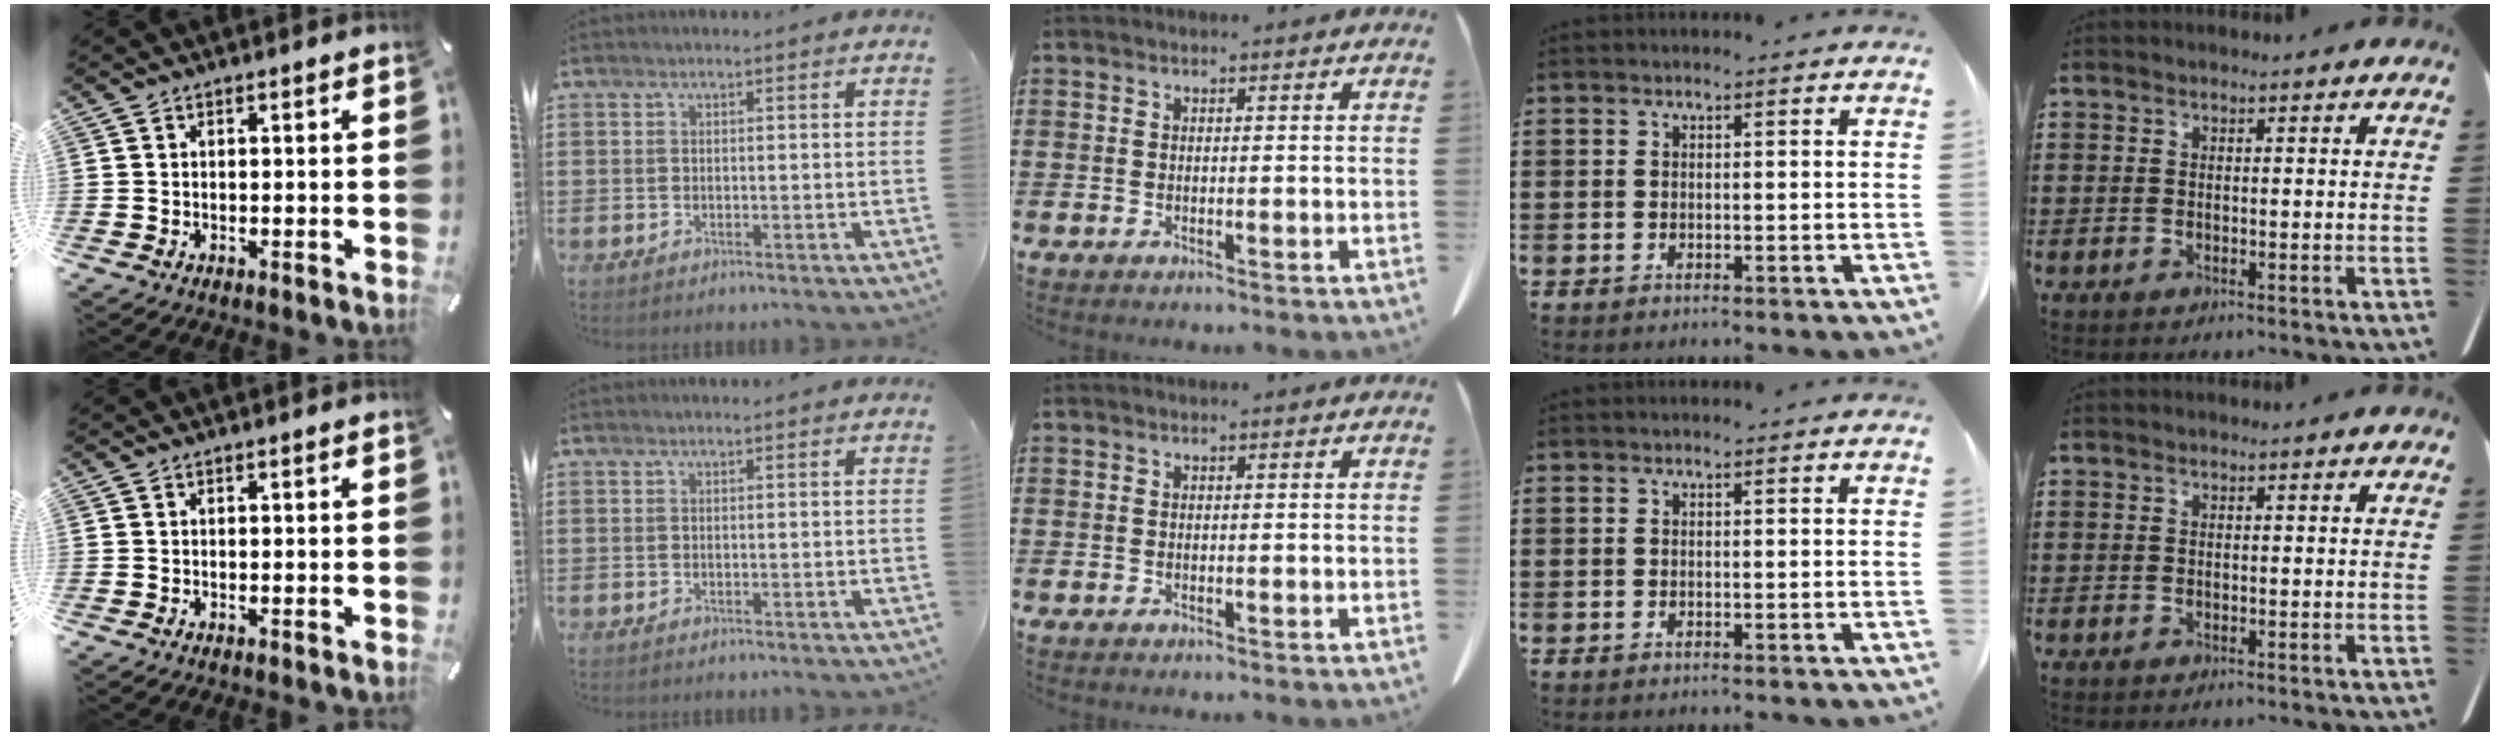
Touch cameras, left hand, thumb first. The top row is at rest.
{}